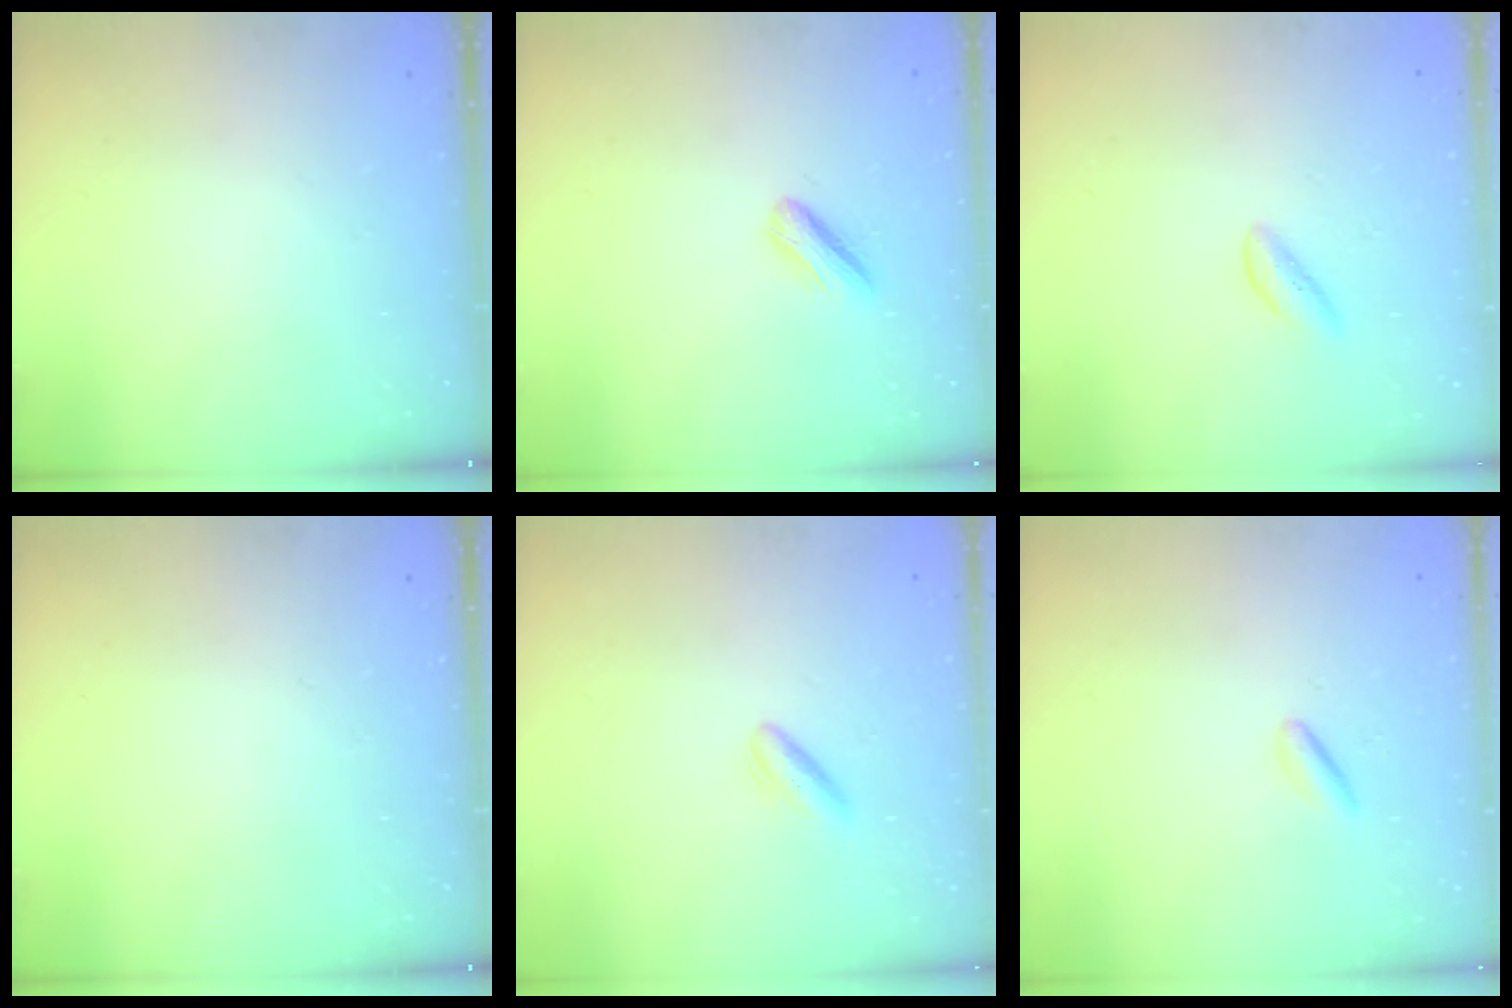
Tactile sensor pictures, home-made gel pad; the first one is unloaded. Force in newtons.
{"total": 3.8, "press": 3.8, "slide": 0.4}
{"total": 0.6, "press": 0.5, "slide": 0.3}
{"total": 0.0}
{"total": 3.0, "press": 2.7, "slide": 1.2}
{"total": 1.6, "press": 1.5, "slide": 0.7}